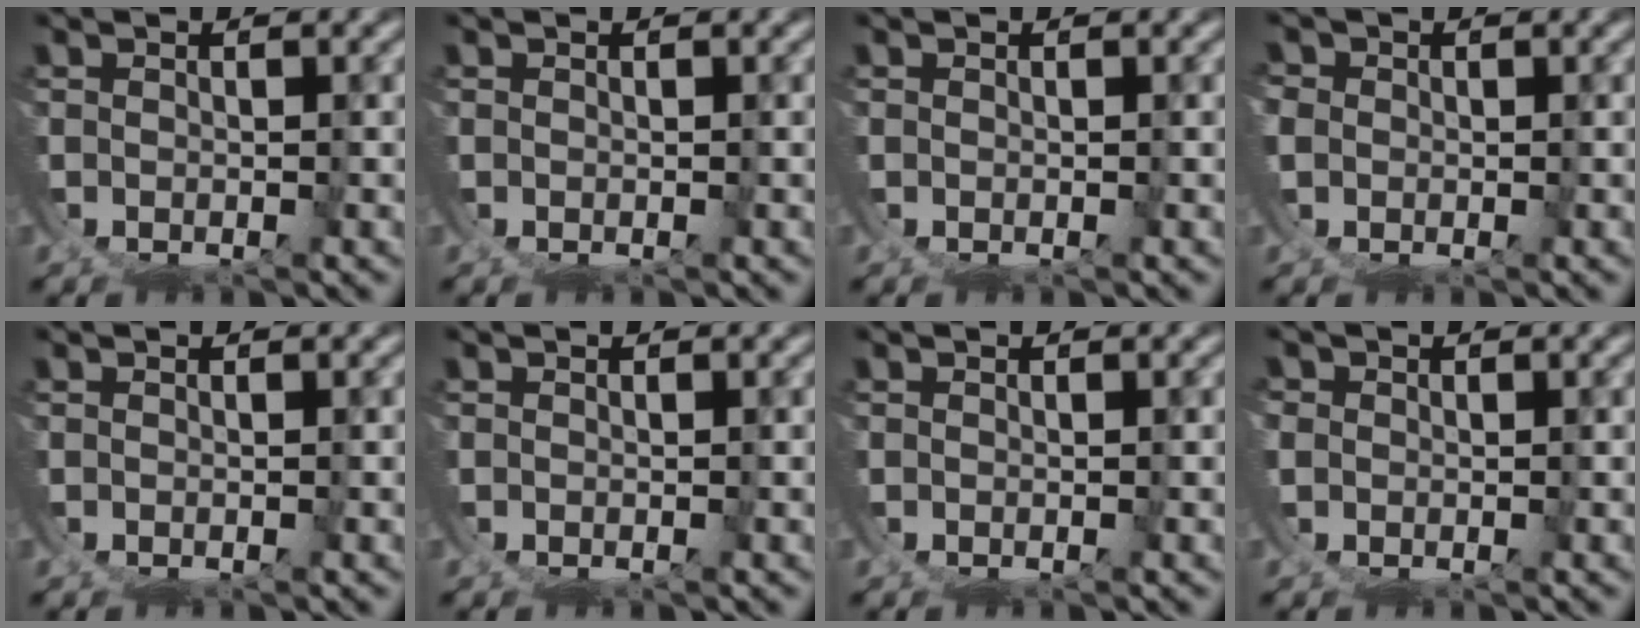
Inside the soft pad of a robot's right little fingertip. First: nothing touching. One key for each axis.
{"total": 0.0}
{"total": 0.0}
{"total": 1.4, "fx": 0.1, "fy": 1.2, "fz": 0.6, "tx": -0.022, "ty": -0.006, "tz": 0.004}
{"total": 0.0}
{"total": 0.0}
{"total": 0.0}
{"total": 0.7, "fx": 0.3, "fy": 0.5, "fz": 0.3, "tx": -0.010, "ty": -0.002, "tz": 0.008}